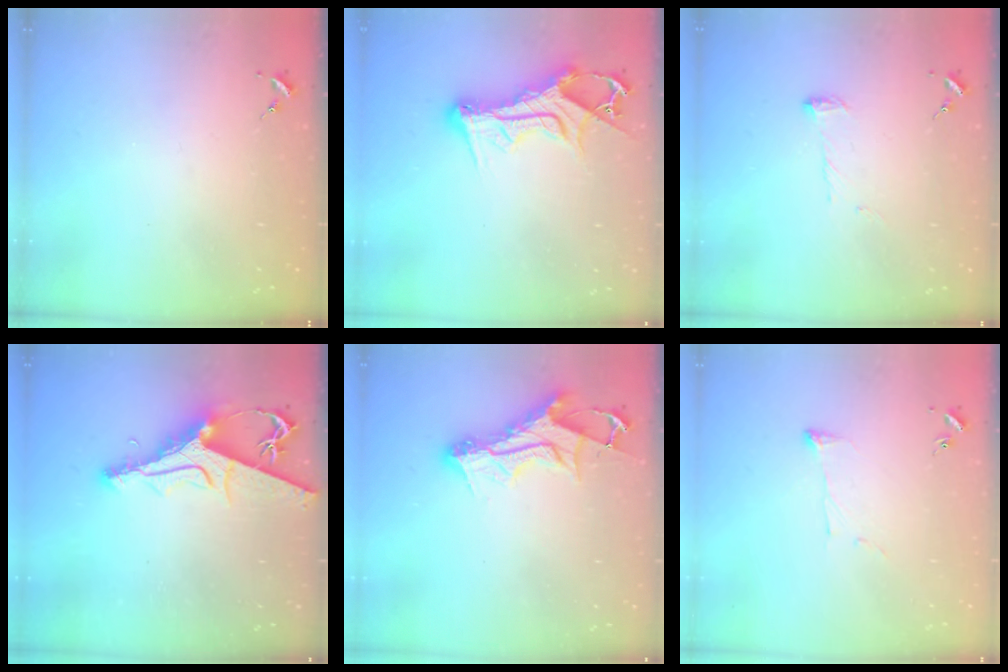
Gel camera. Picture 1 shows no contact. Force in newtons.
{"total": 13.7, "press": 13.6, "slide": 1.6}
{"total": 6.6, "press": 6.5, "slide": 0.8}
{"total": 11.6, "press": 11.6, "slide": 1.2}
{"total": 12.7, "press": 12.6, "slide": 1.1}
{"total": 6.4, "press": 6.4, "slide": 0.6}